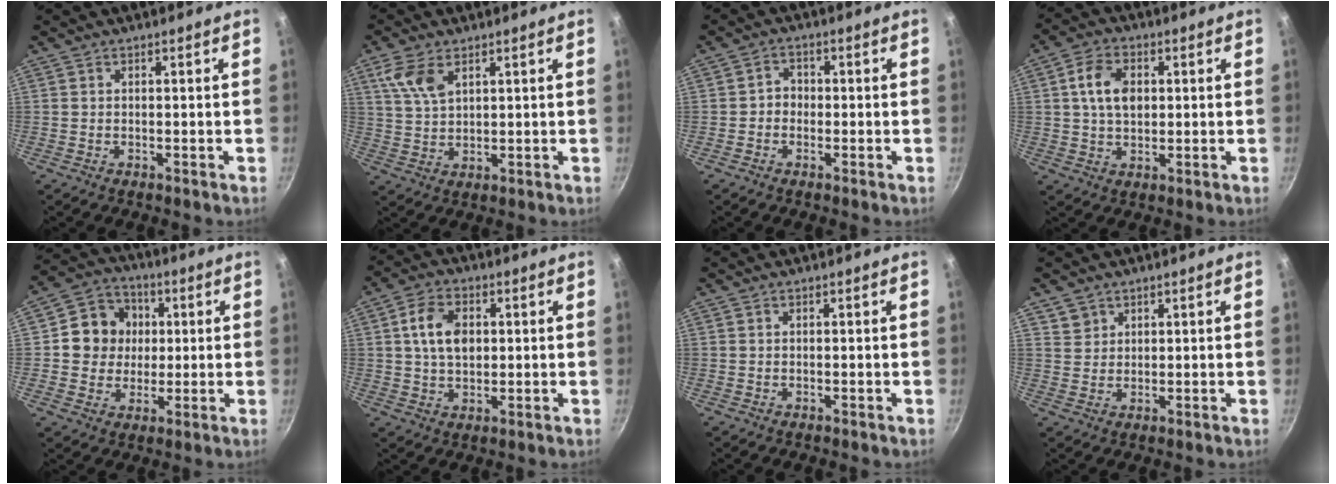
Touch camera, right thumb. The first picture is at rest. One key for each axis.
{"total": 7.0, "fx": 3.4, "fy": 3.9, "fz": 4.8, "tx": -0.091, "ty": -0.010, "tz": 0.071}
{"total": 2.7, "fx": -0.7, "fy": 2.3, "fz": 1.1, "tx": -0.001, "ty": 0.013, "tz": -0.017}
{"total": 8.1, "fx": 1.5, "fy": 5.5, "fz": 5.8, "tx": -0.091, "ty": 0.006, "tz": 0.022}
{"total": 11.1, "fx": 1.6, "fy": 10.2, "fz": 4.1, "tx": -0.031, "ty": 0.014, "tz": 0.018}
{"total": 8.6, "fx": 1.5, "fy": 5.8, "fz": 6.2, "tx": -0.097, "ty": 0.005, "tz": 0.023}
{"total": 0.0}
{"total": 3.0, "fx": 1.8, "fy": 2.3, "fz": 0.2, "tx": 0.016, "ty": 0.004, "tz": 0.036}